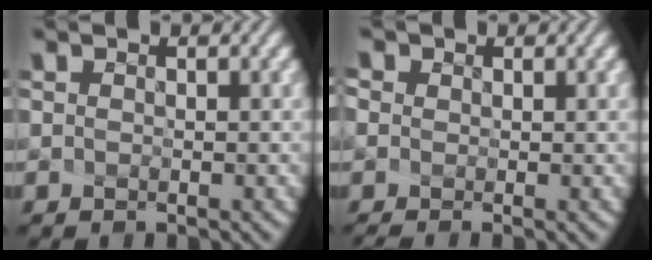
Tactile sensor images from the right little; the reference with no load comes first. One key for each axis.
{"total": 2.3, "fx": 0.2, "fy": 1.8, "fz": 1.5, "tx": -0.044, "ty": 0.006, "tz": 0.008}